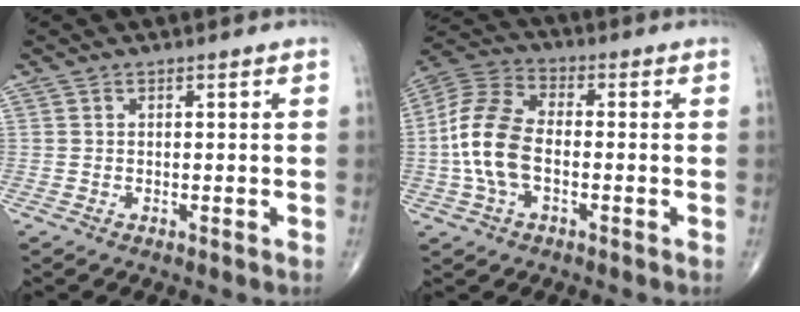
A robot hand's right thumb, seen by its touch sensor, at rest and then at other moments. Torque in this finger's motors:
{"motor_torque": [-0.52, 0.93, 1.30, 0.16, 0.35]}